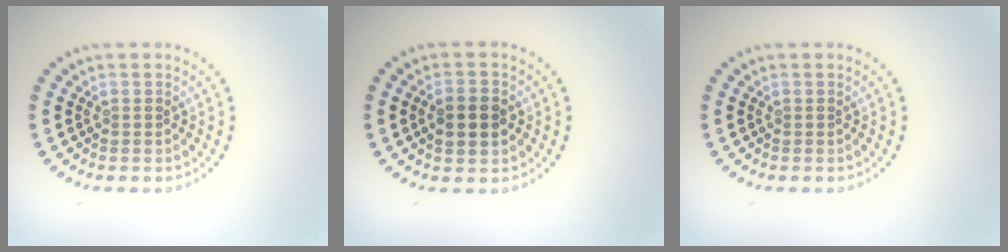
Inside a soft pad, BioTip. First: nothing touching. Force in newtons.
{"total": 3.8, "press": 3.8, "slide": 0.2}
{"total": 0.0}